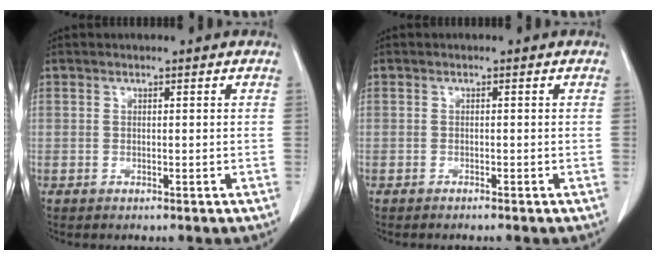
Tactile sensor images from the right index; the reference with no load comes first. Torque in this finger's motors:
{"motor_torque": [-0.06, 0.02, -0.04, 0.00]}